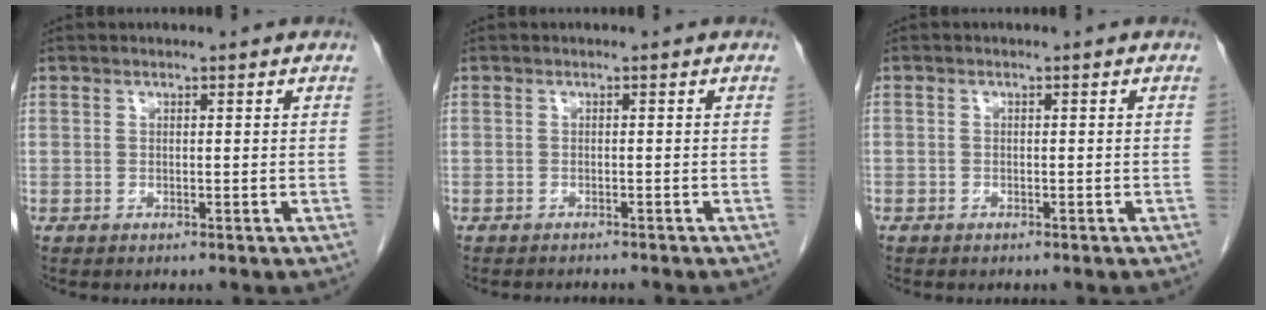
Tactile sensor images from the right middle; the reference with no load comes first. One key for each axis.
{"total": 2.7, "fx": -2.6, "fy": 0.3, "fz": 0.7, "tx": -0.008, "ty": -0.004, "tz": -0.031}
{"total": 0.8, "fx": -0.5, "fy": 0.5, "fz": 0.0, "tx": -0.006, "ty": 0.003, "tz": -0.009}